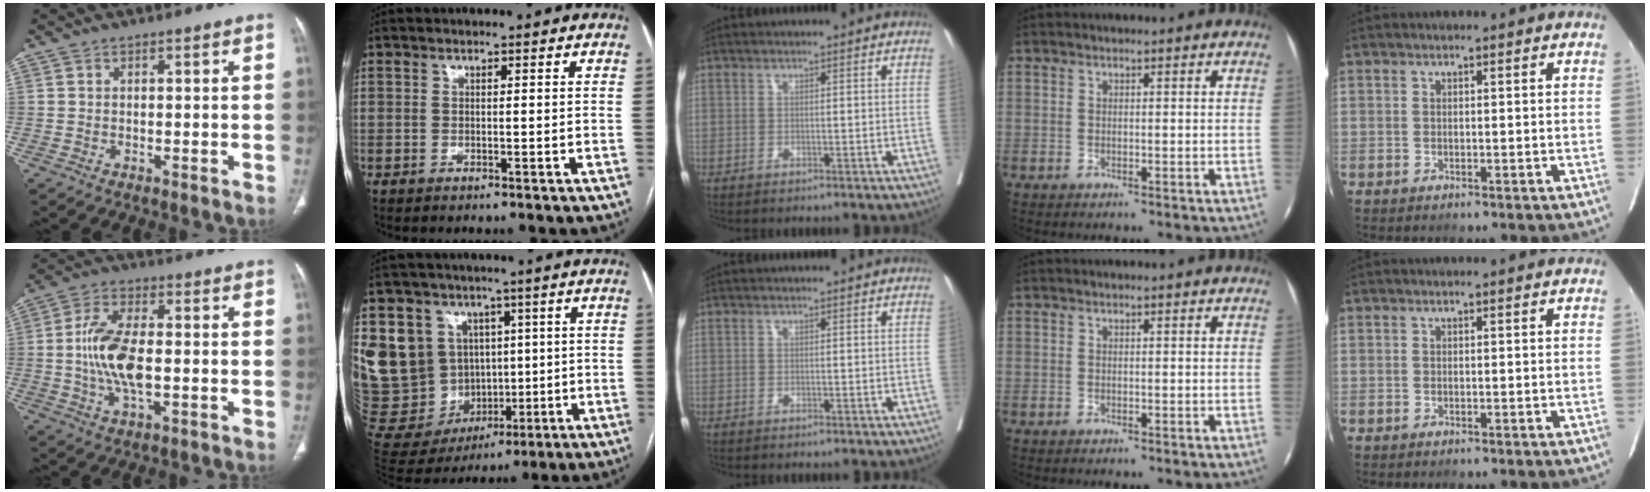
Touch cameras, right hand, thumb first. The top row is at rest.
{"thumb": {"total": 11.6, "force": [-0.9, 5.5, 10.2], "torque": [-0.205, 0.008, -0.017]}, "index": {"total": 20.1, "force": [4.0, 17.8, 8.5], "torque": [-0.217, 0.055, 0.111]}}